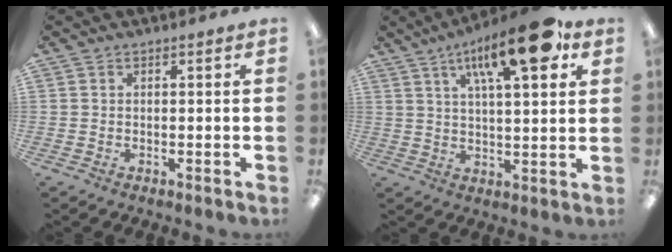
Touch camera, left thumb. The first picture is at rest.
{"total": 16.9, "force": [9.2, 5.3, 13.1], "torque": [-0.193, -0.038, 0.141]}